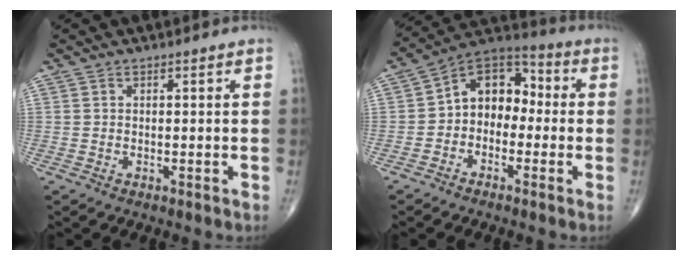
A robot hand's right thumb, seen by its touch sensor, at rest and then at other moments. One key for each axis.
{"total": 10.6, "fx": -1.1, "fy": 7.9, "fz": 6.9, "tx": -0.071, "ty": 0.046, "tz": -0.039}